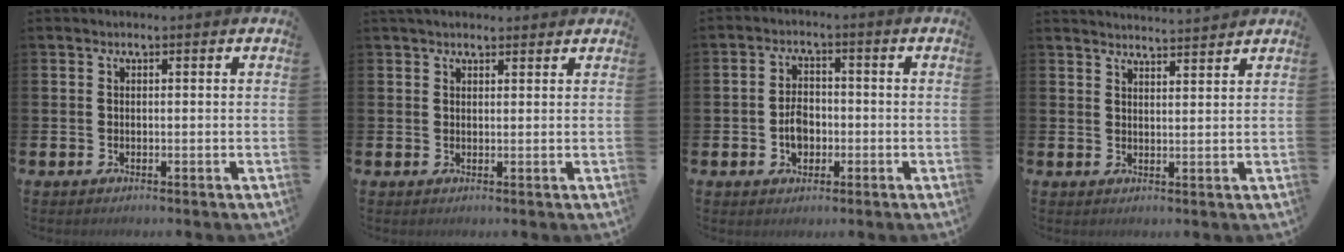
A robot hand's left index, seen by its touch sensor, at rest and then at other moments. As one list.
[{"total": 2.1, "force": [1.9, 0.7, 0.5], "torque": [-0.001, -0.002, 0.033]}, {"total": 3.7, "force": [-1.0, 2.6, 2.4], "torque": [-0.038, 0.003, -0.021]}, {"total": 3.3, "force": [3.2, -0.4, -0.1], "torque": [-0.001, -0.021, 0.058]}]